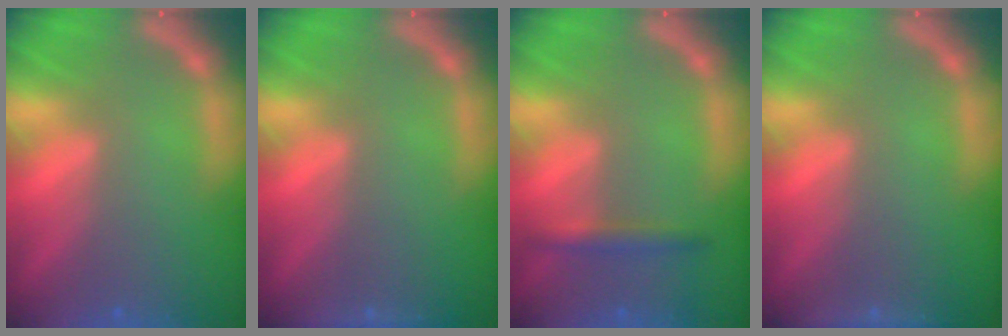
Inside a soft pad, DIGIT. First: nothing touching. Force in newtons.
{"total": 0.9}
{"total": 1.9}
{"total": 1.4}